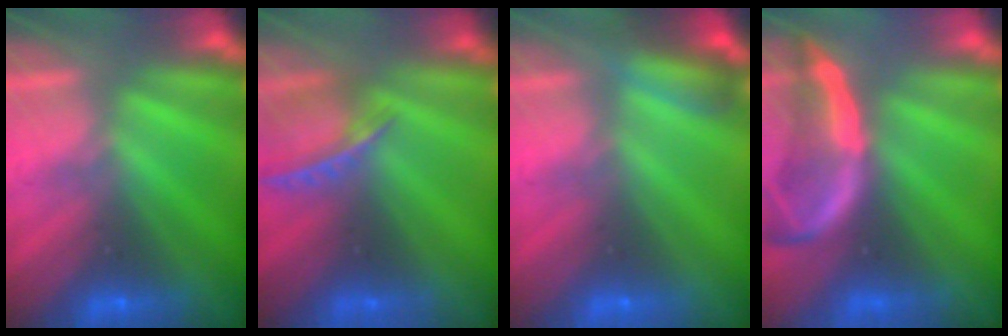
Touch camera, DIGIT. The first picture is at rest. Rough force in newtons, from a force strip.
{"total": 6.8}
{"total": 2.9}
{"total": 2.0}